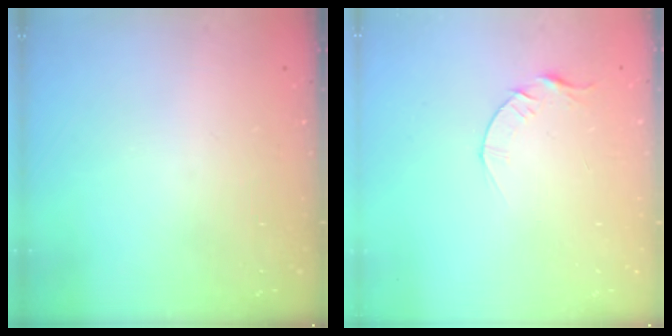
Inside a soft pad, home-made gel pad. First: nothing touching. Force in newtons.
{"total": 4.1, "press": 4.0, "slide": 0.5}